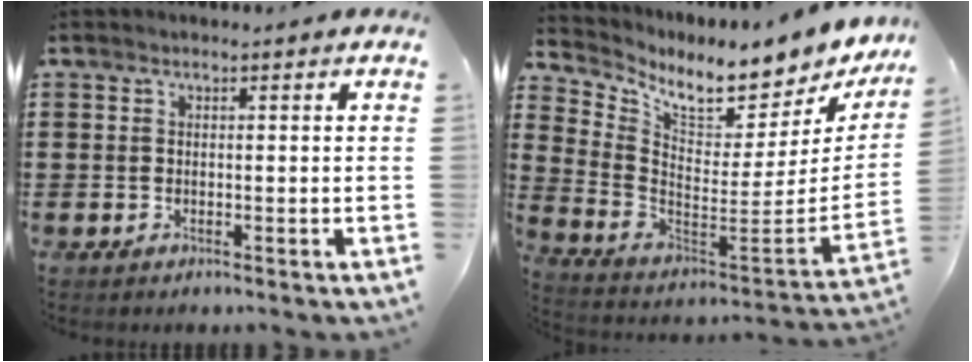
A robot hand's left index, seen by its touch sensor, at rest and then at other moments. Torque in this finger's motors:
{"motor_torque": [0.82, -1.32, 0.28, 0.04]}